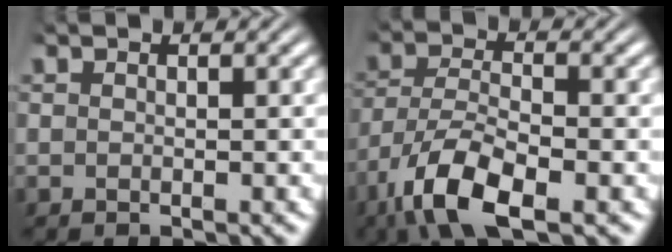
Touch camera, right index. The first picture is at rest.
{"total": 6.5, "force": [-3.0, 3.0, 4.9], "torque": [-0.097, -0.020, -0.041]}